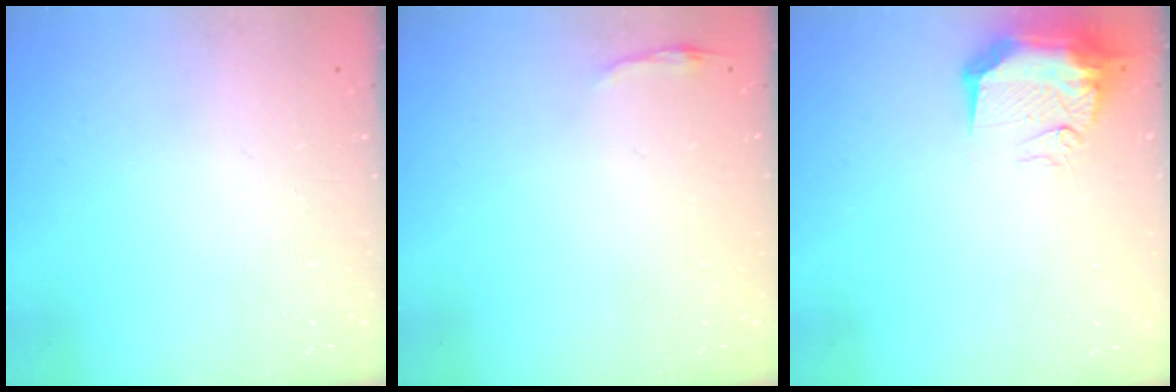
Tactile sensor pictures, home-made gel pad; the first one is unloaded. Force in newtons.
{"total": 2.8, "press": 2.8, "slide": 0.6}
{"total": 11.0, "press": 10.9, "slide": 1.1}